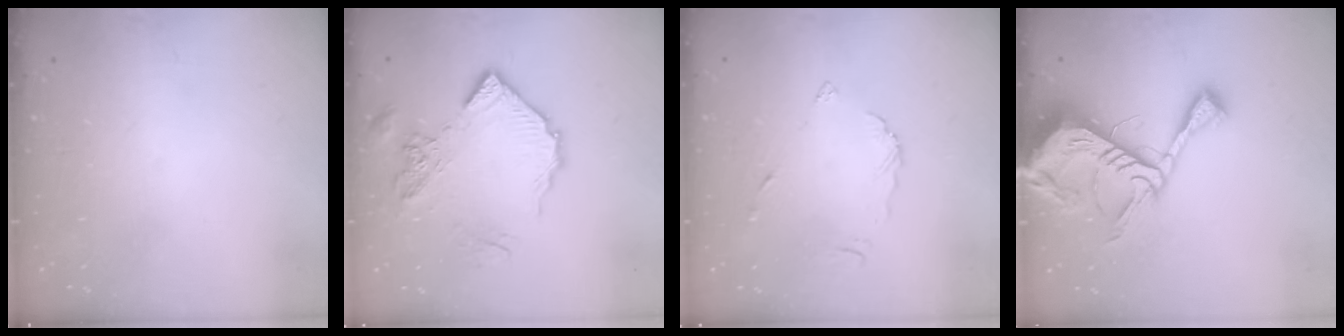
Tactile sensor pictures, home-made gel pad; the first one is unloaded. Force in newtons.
{"total": 13.4, "press": 13.3, "slide": 1.4}
{"total": 4.8, "press": 4.7, "slide": 0.4}
{"total": 18.3, "press": 18.3, "slide": 1.8}